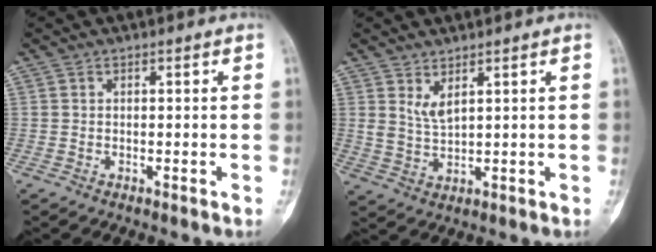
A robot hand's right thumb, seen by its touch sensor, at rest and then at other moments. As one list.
[{"total": 3.4, "force": [2.1, 1.2, 2.5], "torque": [-0.043, -0.023, 0.049]}]